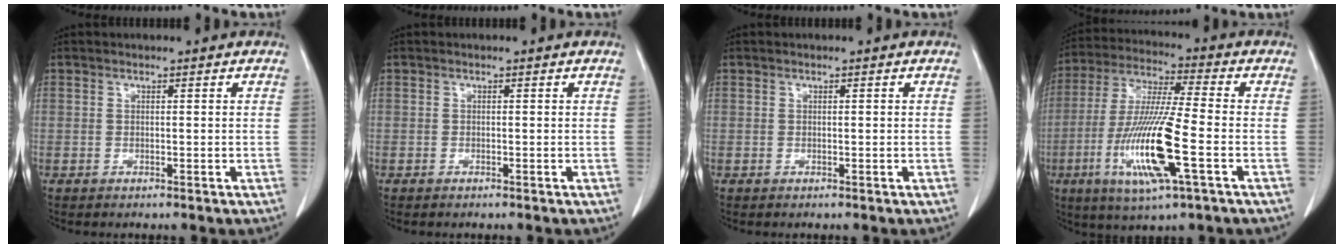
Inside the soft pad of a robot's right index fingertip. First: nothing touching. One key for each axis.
{"total": 0.0}
{"total": 0.0}
{"total": 15.7, "fx": -4.8, "fy": 0.8, "fz": 15.0, "tx": -0.309, "ty": -0.021, "tz": -0.090}